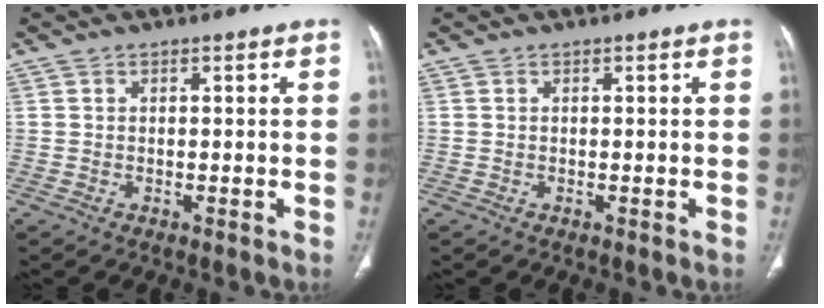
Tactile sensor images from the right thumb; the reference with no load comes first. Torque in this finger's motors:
{"motor_torque": [0.00, 0.00, -0.01, 0.00, 0.02]}